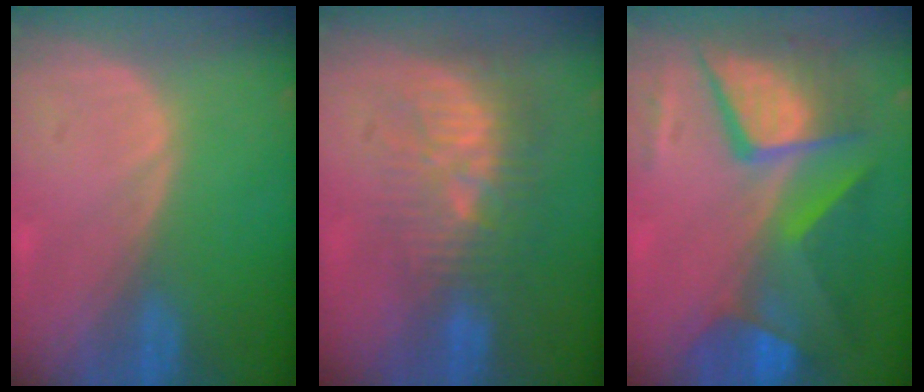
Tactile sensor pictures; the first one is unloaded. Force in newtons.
{"total": 10.2, "press": 8.9, "slide": 4.9}
{"total": 12.0, "press": 11.9, "slide": 1.2}